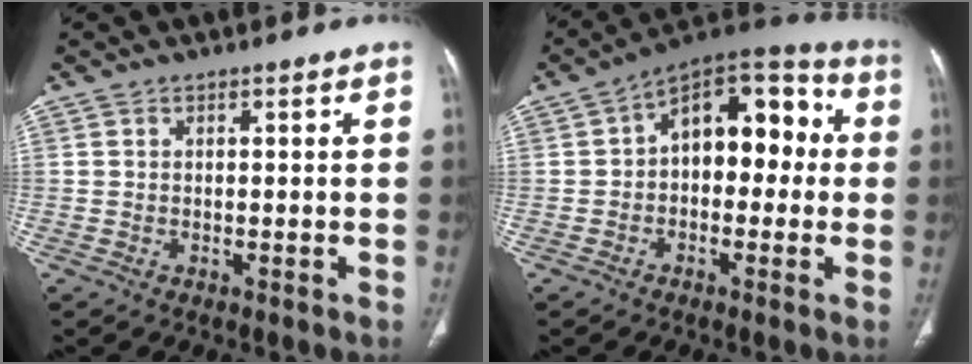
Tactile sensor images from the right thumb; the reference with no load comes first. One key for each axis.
{"total": 14.9, "fx": 1.2, "fy": 9.1, "fz": 11.8, "tx": -0.117, "ty": 0.049, "tz": 0.003}